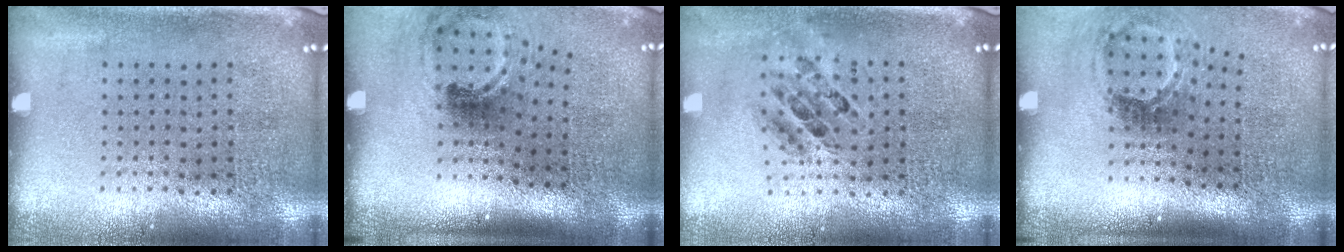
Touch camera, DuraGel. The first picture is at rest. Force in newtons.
{"total": 1.8, "press": 1.2, "slide": 1.3}
{"total": 0.6, "press": 0.6, "slide": 0.2}
{"total": 1.9, "press": 1.2, "slide": 1.5}